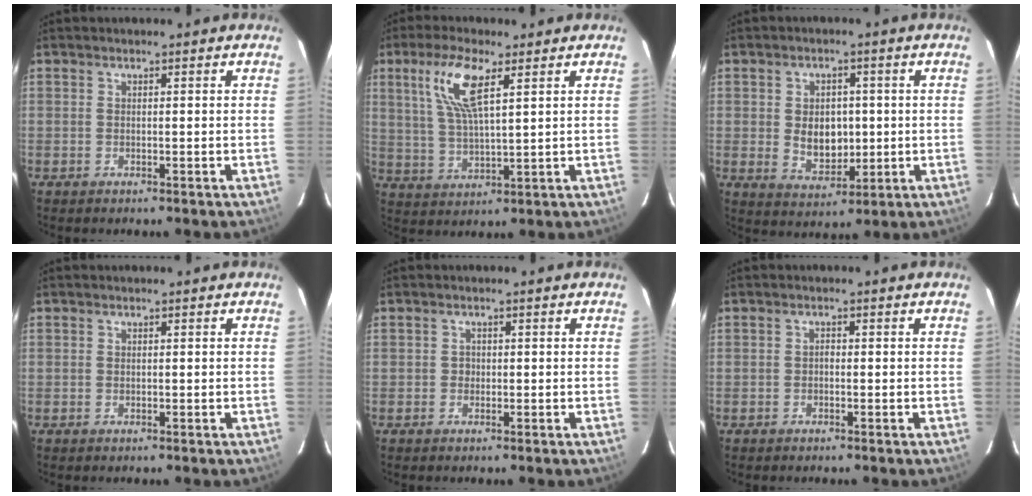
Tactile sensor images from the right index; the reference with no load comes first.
{"total": 9.9, "force": [4.5, 2.6, 8.4], "torque": [-0.172, 0.008, 0.093]}
{"total": 7.4, "force": [0.1, 5.4, 5.1], "torque": [-0.093, -0.002, 0.014]}
{"total": 0.0}
{"total": 1.0, "force": [-0.4, 0.9, 0.0], "torque": [0.001, 0.002, -0.004]}
{"total": 0.6, "force": [-0.4, 0.4, 0.3], "torque": [-0.004, 0.003, -0.008]}